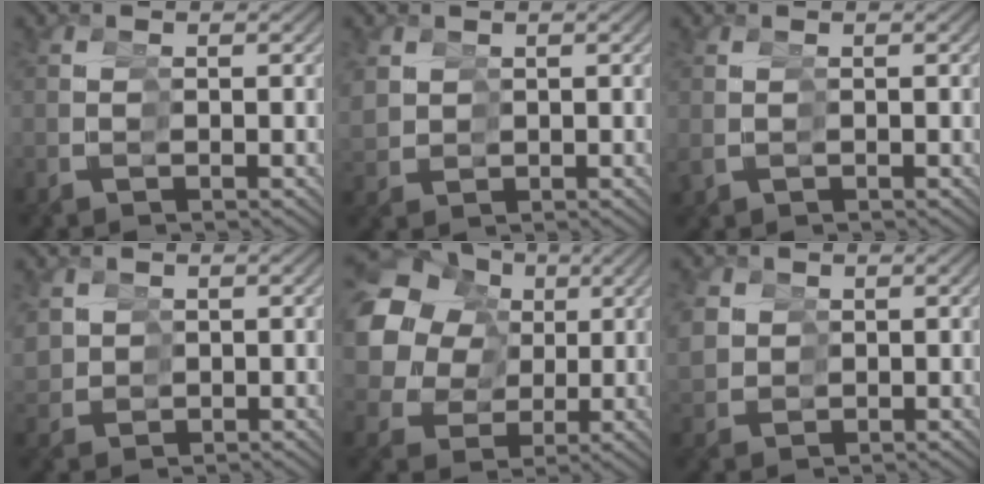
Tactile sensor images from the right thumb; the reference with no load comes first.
{"total": 2.2, "force": [1.7, 1.3, -0.3], "torque": [-0.001, -0.002, 0.037]}
{"total": 0.6, "force": [0.2, 0.6, 0.1], "torque": [-0.005, -0.002, 0.008]}
{"total": 2.5, "force": [1.8, 1.8, -0.3], "torque": [-0.006, -0.006, 0.039]}
{"total": 14.7, "force": [4.3, 11.6, 8.0], "torque": [-0.162, 0.011, 0.059]}
{"total": 2.8, "force": [1.8, 2.1, -0.4], "torque": [-0.005, -0.005, 0.038]}